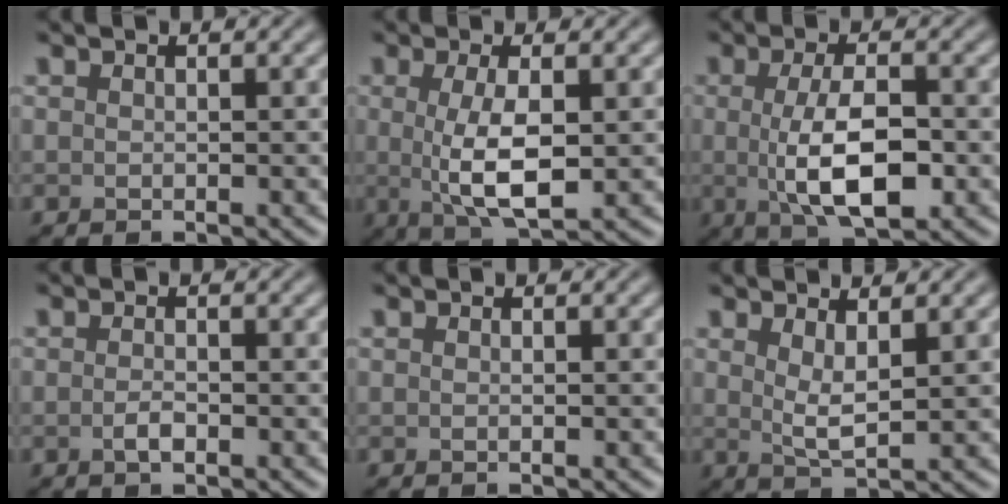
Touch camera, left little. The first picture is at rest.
{"total": 5.1, "force": [0.1, 1.5, 4.8], "torque": [-0.096, -0.005, 0.005]}
{"total": 6.3, "force": [-0.5, 2.3, 5.8], "torque": [-0.109, -0.006, -0.009]}
{"total": 1.2, "force": [-0.5, 0.4, 1.0], "torque": [-0.022, 0.000, -0.011]}
{"total": 0.0}
{"total": 2.5, "force": [1.3, 0.6, 2.0], "torque": [-0.039, -0.009, 0.026]}